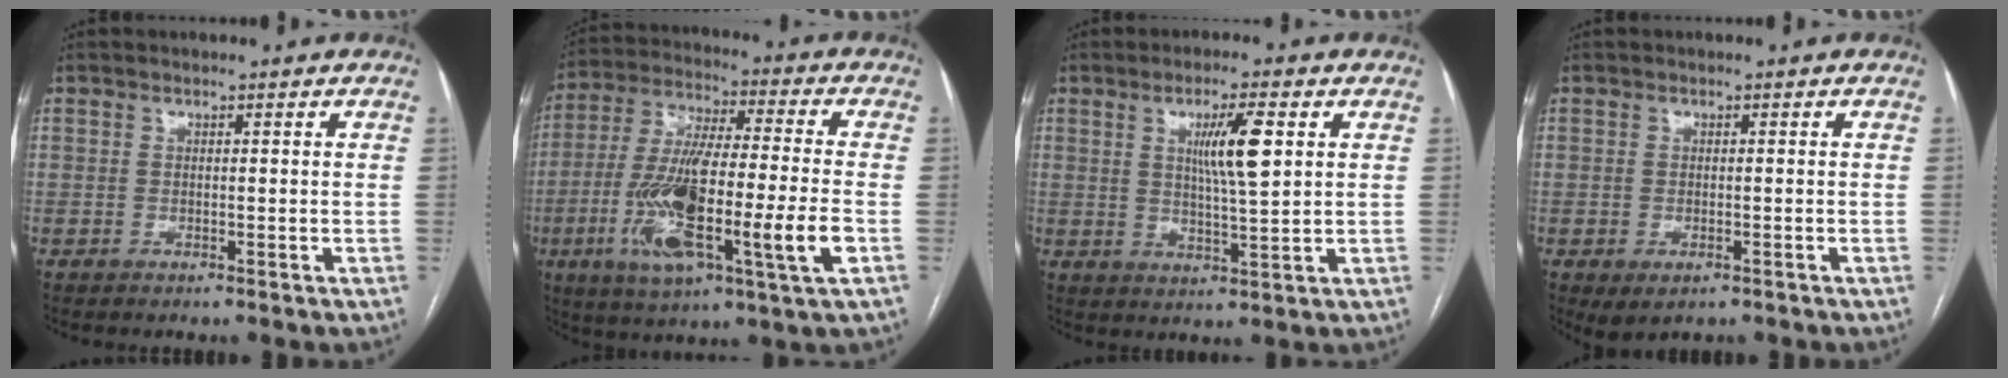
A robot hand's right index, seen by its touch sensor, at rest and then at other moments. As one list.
[{"total": 19.8, "force": [-5.6, 2.0, 18.9], "torque": [-0.357, -0.017, -0.096]}, {"total": 7.2, "force": [2.1, 0.5, 6.9], "torque": [-0.121, -0.001, 0.036]}, {"total": 3.0, "force": [-1.5, 1.5, 2.2], "torque": [-0.035, -0.006, -0.012]}]